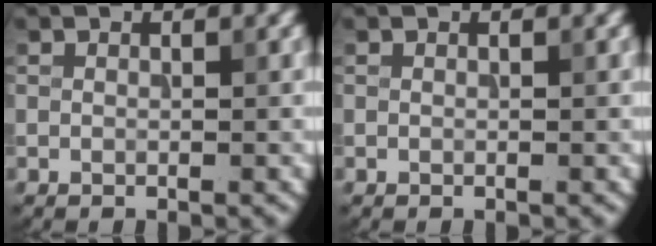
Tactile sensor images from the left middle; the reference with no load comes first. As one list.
[{"total": 0.0}]